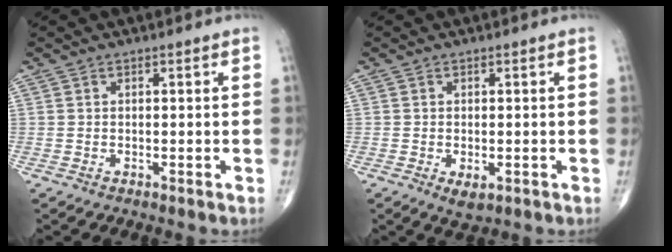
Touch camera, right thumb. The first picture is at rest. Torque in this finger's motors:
{"motor_torque": [-0.09, 0.32, 0.19, 0.20, 0.01]}